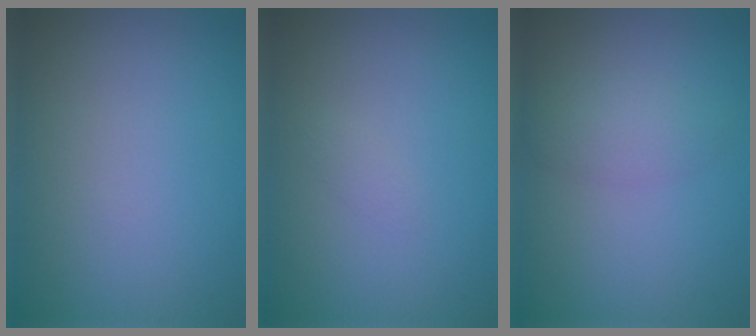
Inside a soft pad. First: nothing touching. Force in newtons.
{"total": 0.5, "press": 0.5, "slide": 0.0}
{"total": 2.1, "press": 2.1, "slide": 0.0}